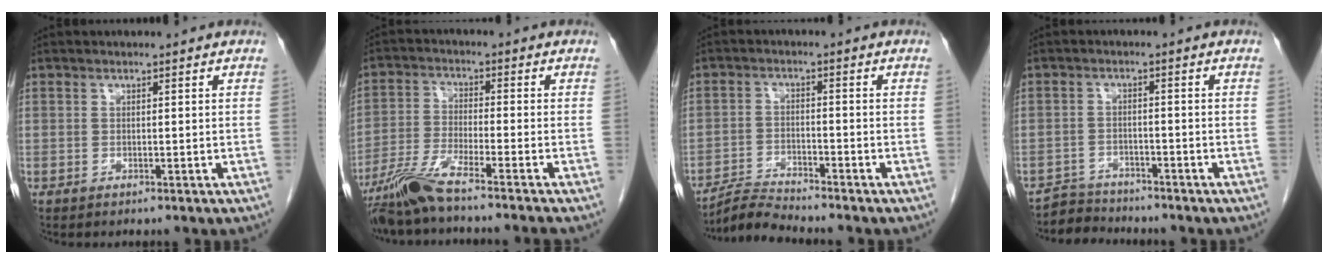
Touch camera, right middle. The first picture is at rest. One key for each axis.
{"total": 8.1, "fx": -6.7, "fy": -1.5, "fz": 4.4, "tx": -0.086, "ty": -0.027, "tz": -0.126}
{"total": 4.3, "fx": -4.1, "fy": -1.0, "fz": -0.2, "tx": -0.002, "ty": -0.015, "tz": -0.077}
{"total": 5.4, "fx": -5.3, "fy": 0.8, "fz": -0.5, "tx": 0.008, "ty": -0.005, "tz": -0.094}